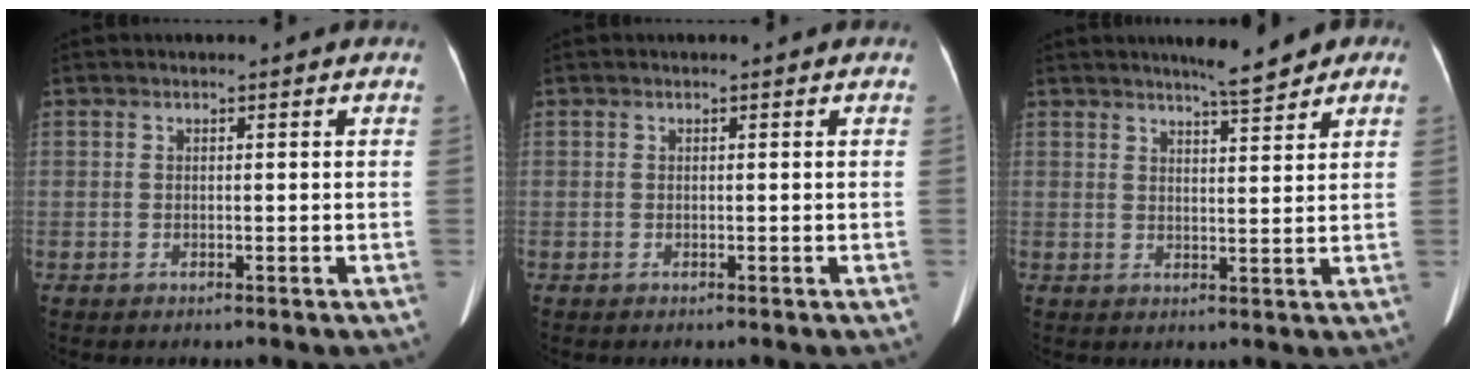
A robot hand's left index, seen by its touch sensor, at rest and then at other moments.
{"total": 0.0}
{"total": 5.0, "force": [4.2, 0.6, 2.7], "torque": [-0.037, 0.004, 0.057]}